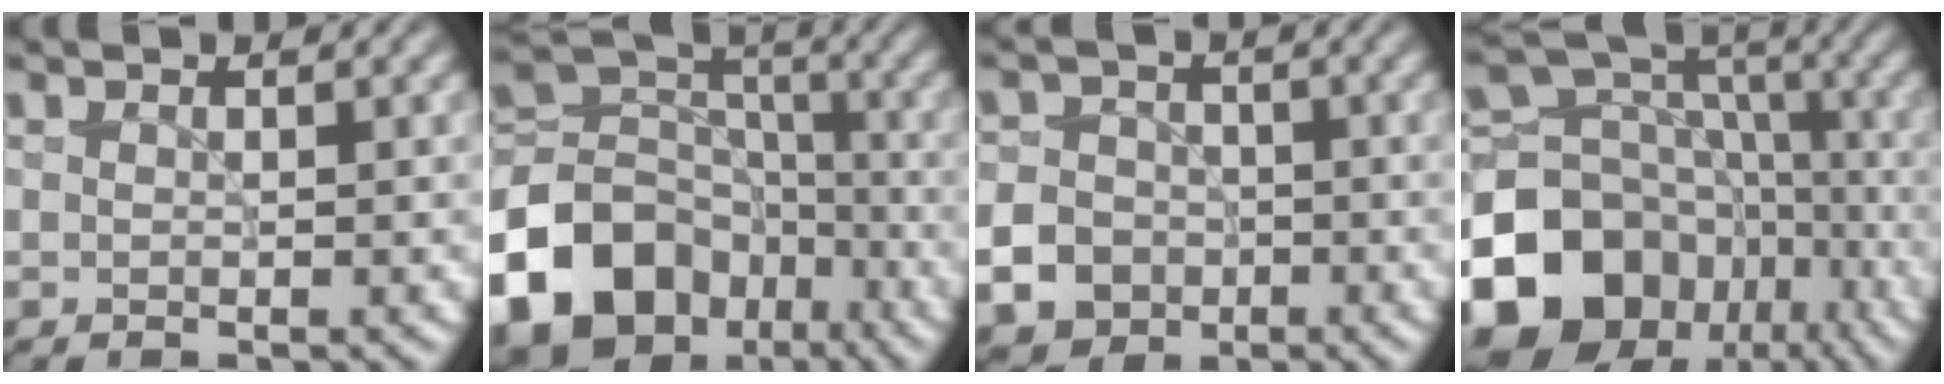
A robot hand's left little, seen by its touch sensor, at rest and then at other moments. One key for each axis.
{"total": 16.0, "fx": -8.7, "fy": 11.7, "fz": 6.7, "tx": -0.168, "ty": -0.002, "tz": -0.146}
{"total": 12.0, "fx": -5.0, "fy": 10.6, "fz": 2.8, "tx": -0.080, "ty": -0.036, "tz": -0.108}
{"total": 18.4, "fx": -8.2, "fy": 14.3, "fz": 8.2, "tx": -0.198, "ty": -0.015, "tz": -0.138}